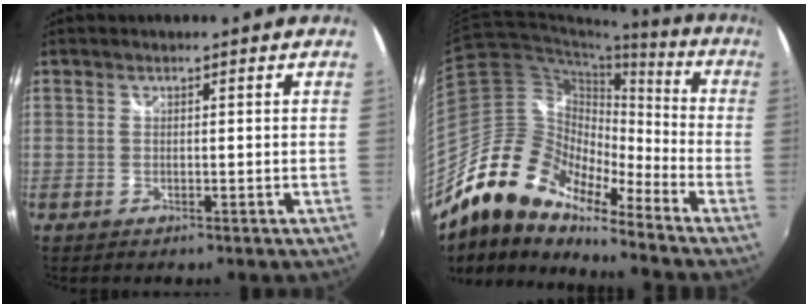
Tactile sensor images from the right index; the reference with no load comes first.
{"total": 18.2, "force": [-14.0, 7.1, 9.1], "torque": [-0.164, -0.002, -0.278]}